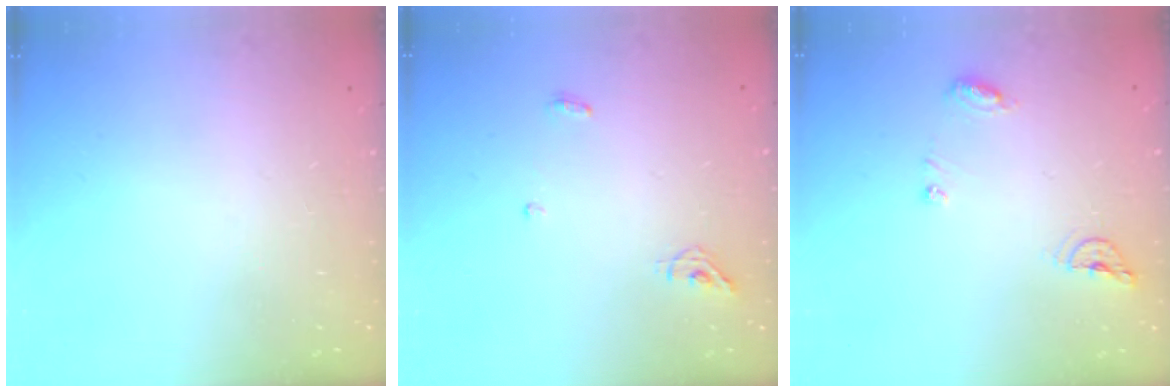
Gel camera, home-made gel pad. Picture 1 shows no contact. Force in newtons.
{"total": 5.1, "press": 5.0, "slide": 0.8}
{"total": 7.4, "press": 7.4, "slide": 0.5}